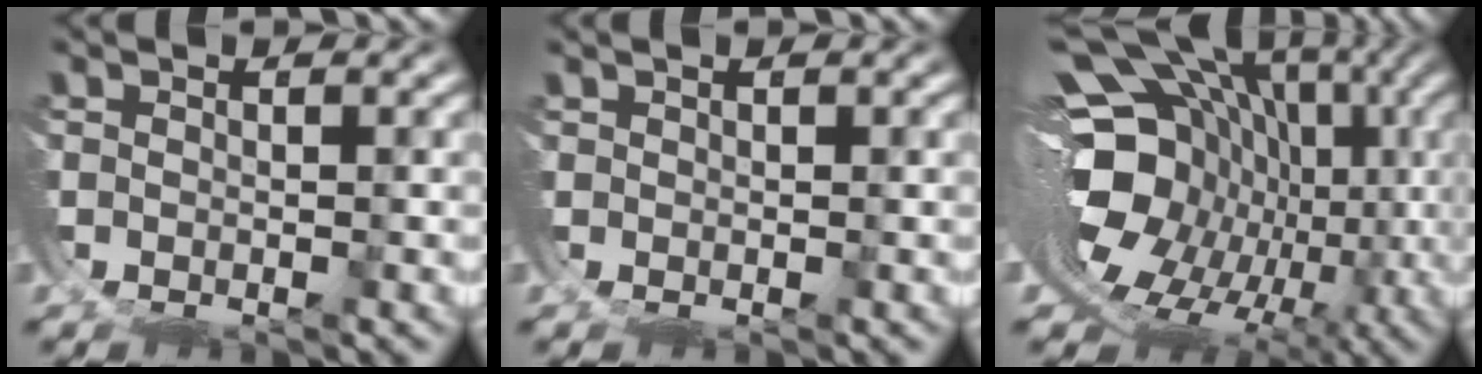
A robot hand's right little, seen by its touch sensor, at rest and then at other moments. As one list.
[{"total": 0.0}, {"total": 17.8, "force": [-1.6, 13.9, 11.1], "torque": [-0.205, -0.062, -0.004]}]